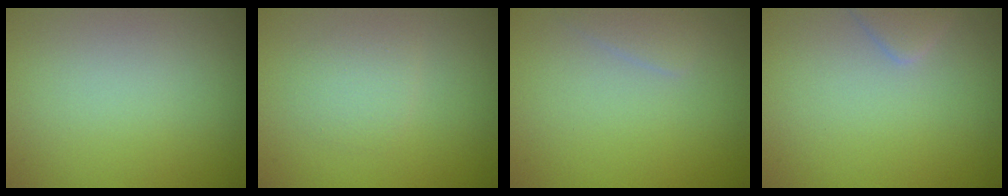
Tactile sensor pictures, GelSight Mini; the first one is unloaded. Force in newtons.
{"total": 1.7, "press": 1.7, "slide": 0.1}
{"total": 1.3, "press": 1.3, "slide": 0.0}
{"total": 1.7, "press": 1.7, "slide": 0.1}